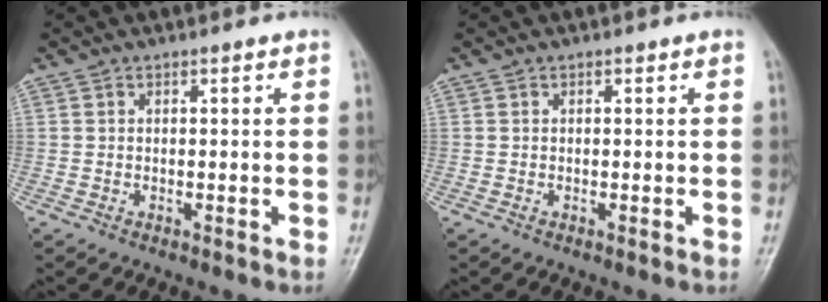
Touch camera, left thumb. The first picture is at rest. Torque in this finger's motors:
{"motor_torque": [0.00, 0.00, 0.00, 0.00, 0.00]}